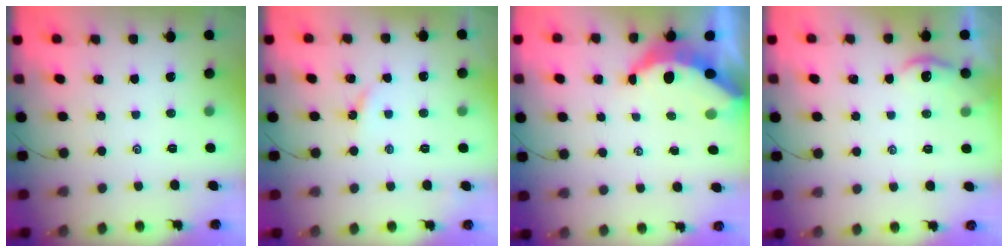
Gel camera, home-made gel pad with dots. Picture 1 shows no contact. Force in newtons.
{"total": 3.1, "press": 3.1, "slide": 0.3}
{"total": 7.4, "press": 7.3, "slide": 0.8}
{"total": 2.5, "press": 2.5, "slide": 0.3}